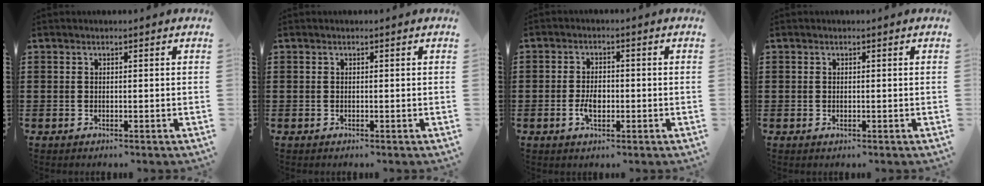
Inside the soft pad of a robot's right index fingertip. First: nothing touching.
{"total": 0.0}
{"total": 3.4, "force": [-0.8, 1.9, 2.8], "torque": [-0.057, 0.002, -0.015]}
{"total": 0.0}